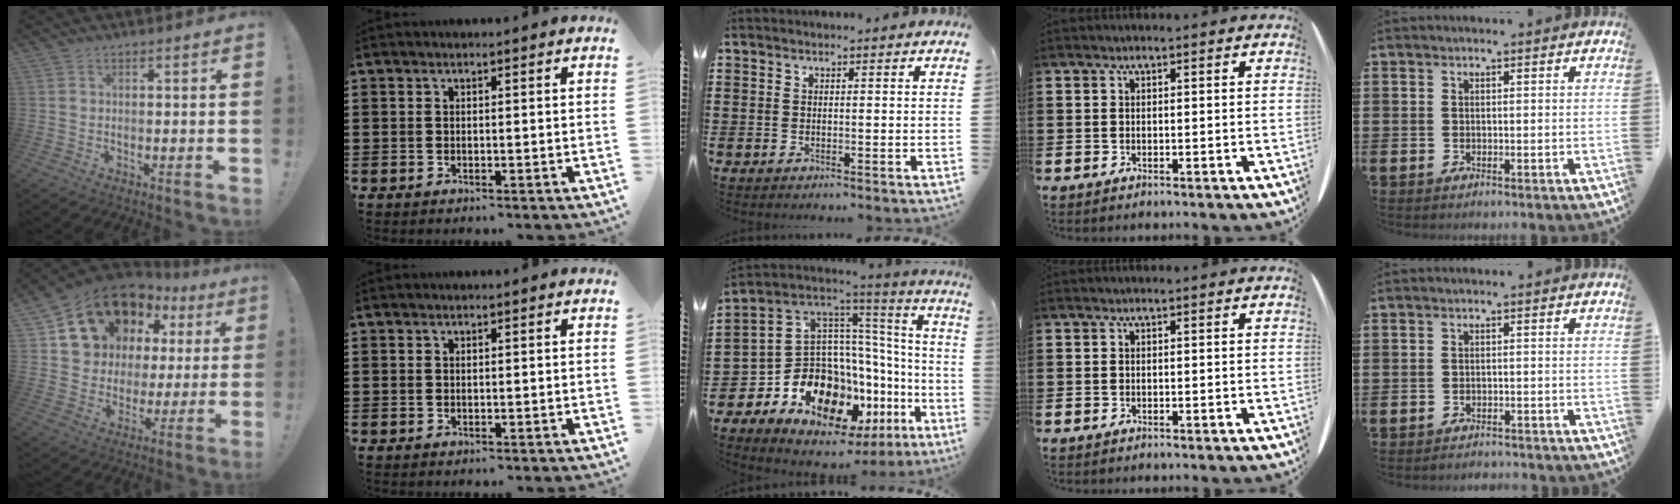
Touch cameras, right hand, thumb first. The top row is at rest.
{"thumb": {"total": 17.0, "force": [10.2, 11.6, 7.1], "torque": [-0.116, -0.068, 0.209]}, "middle": {"total": 14.1, "force": [-7.6, 9.7, 6.9], "torque": [-0.166, -0.011, -0.138]}, "little": {"total": 1.4, "force": [-1.4, 0.0, -0.1], "torque": [-0.003, 0.003, -0.030]}}